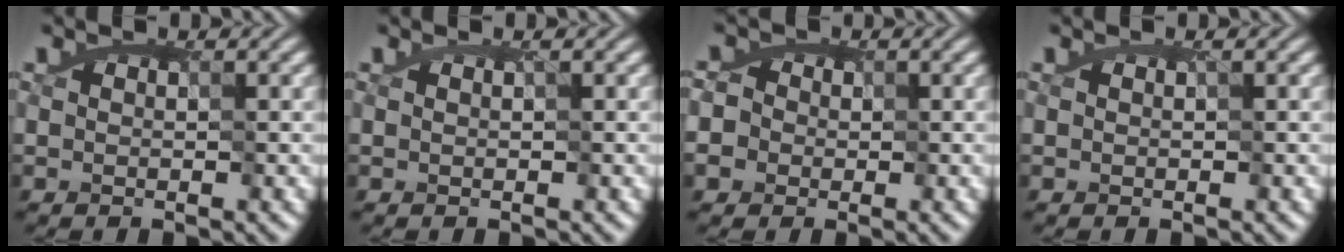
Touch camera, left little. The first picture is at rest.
{"total": 0.0}
{"total": 3.2, "force": [1.1, 2.8, 1.1], "torque": [-0.049, 0.003, 0.019]}
{"total": 0.0}